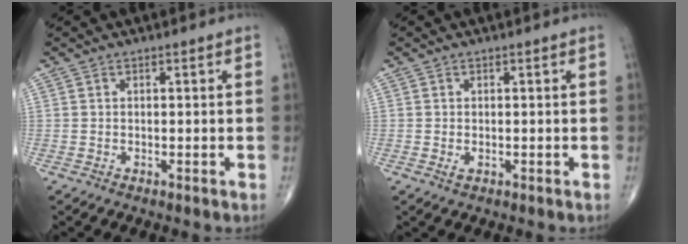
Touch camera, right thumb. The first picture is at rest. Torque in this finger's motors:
{"motor_torque": [-0.42, -0.21, 0.02, 0.28, 0.05]}